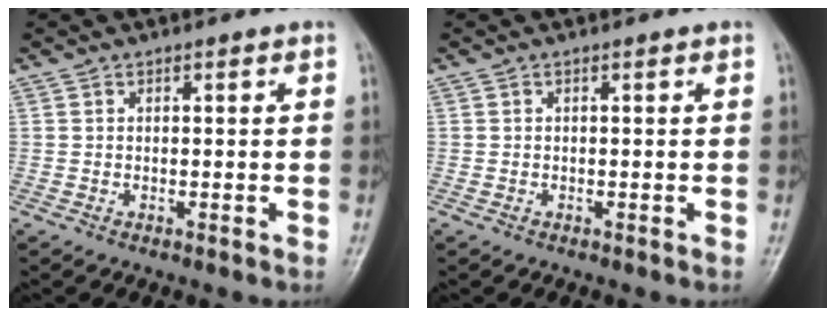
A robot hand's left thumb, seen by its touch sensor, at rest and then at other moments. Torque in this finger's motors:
{"motor_torque": [-0.03, -0.24, 0.22, 0.11, 0.05]}